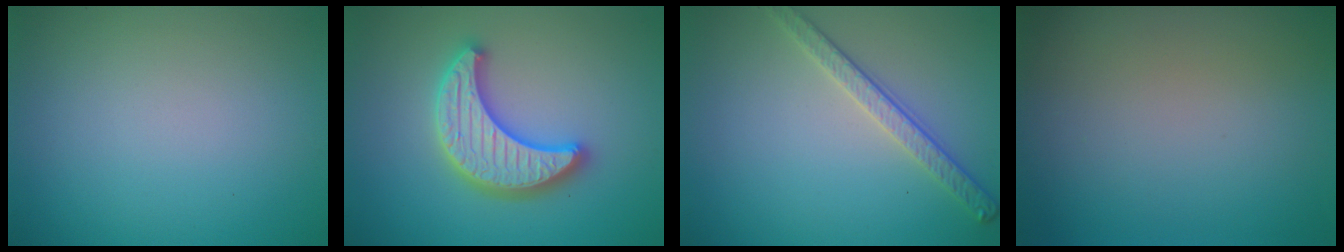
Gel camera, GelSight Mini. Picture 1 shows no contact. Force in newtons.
{"total": 5.3, "press": 5.2, "slide": 0.9}
{"total": 2.8, "press": 2.6, "slide": 1.0}
{"total": 0.0}